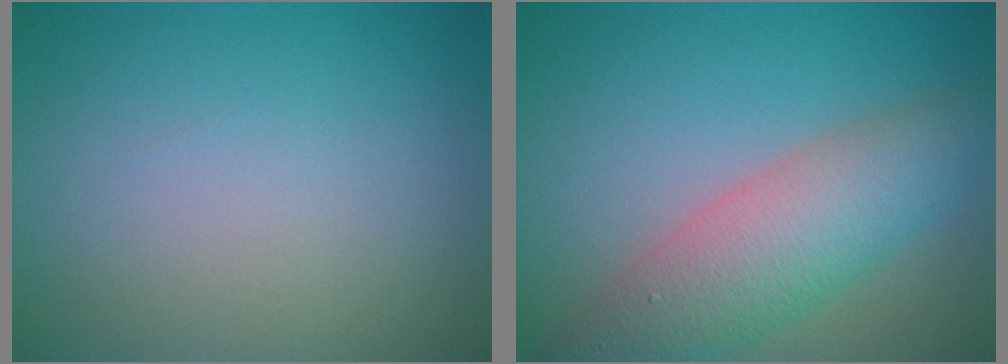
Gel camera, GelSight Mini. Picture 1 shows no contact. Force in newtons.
{"total": 6.8, "press": 6.8, "slide": 0.2}